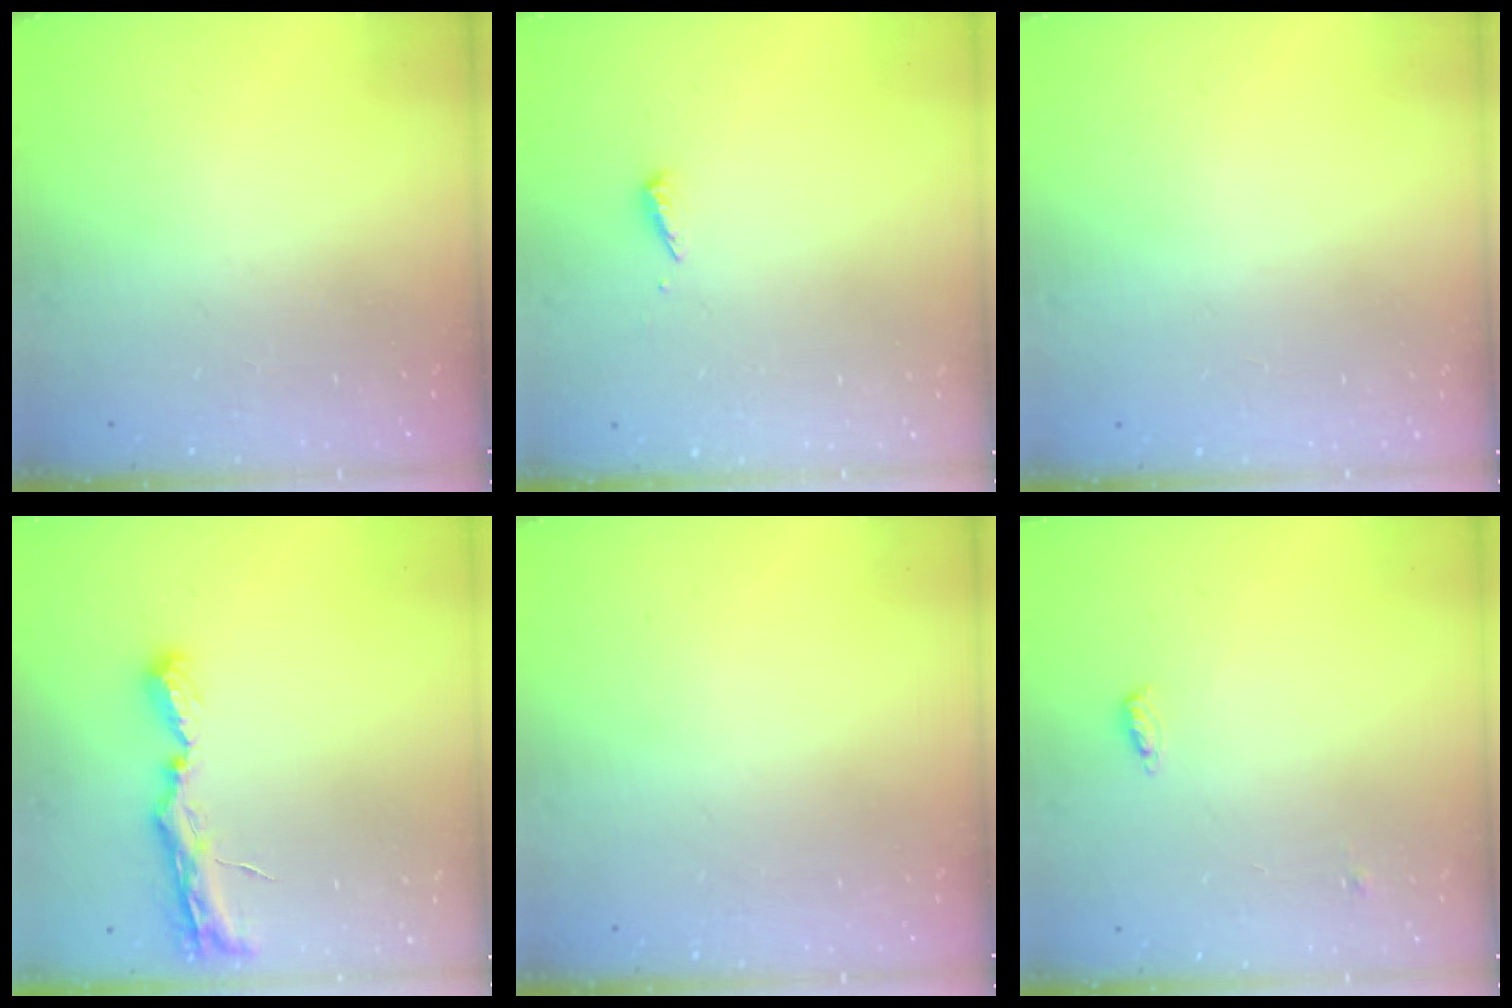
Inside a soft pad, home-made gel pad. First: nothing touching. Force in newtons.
{"total": 2.5, "press": 2.5, "slide": 0.1}
{"total": 0.8, "press": 0.8, "slide": 0.1}
{"total": 7.5, "press": 7.5, "slide": 0.4}
{"total": 0.0}
{"total": 4.5, "press": 4.3, "slide": 1.2}